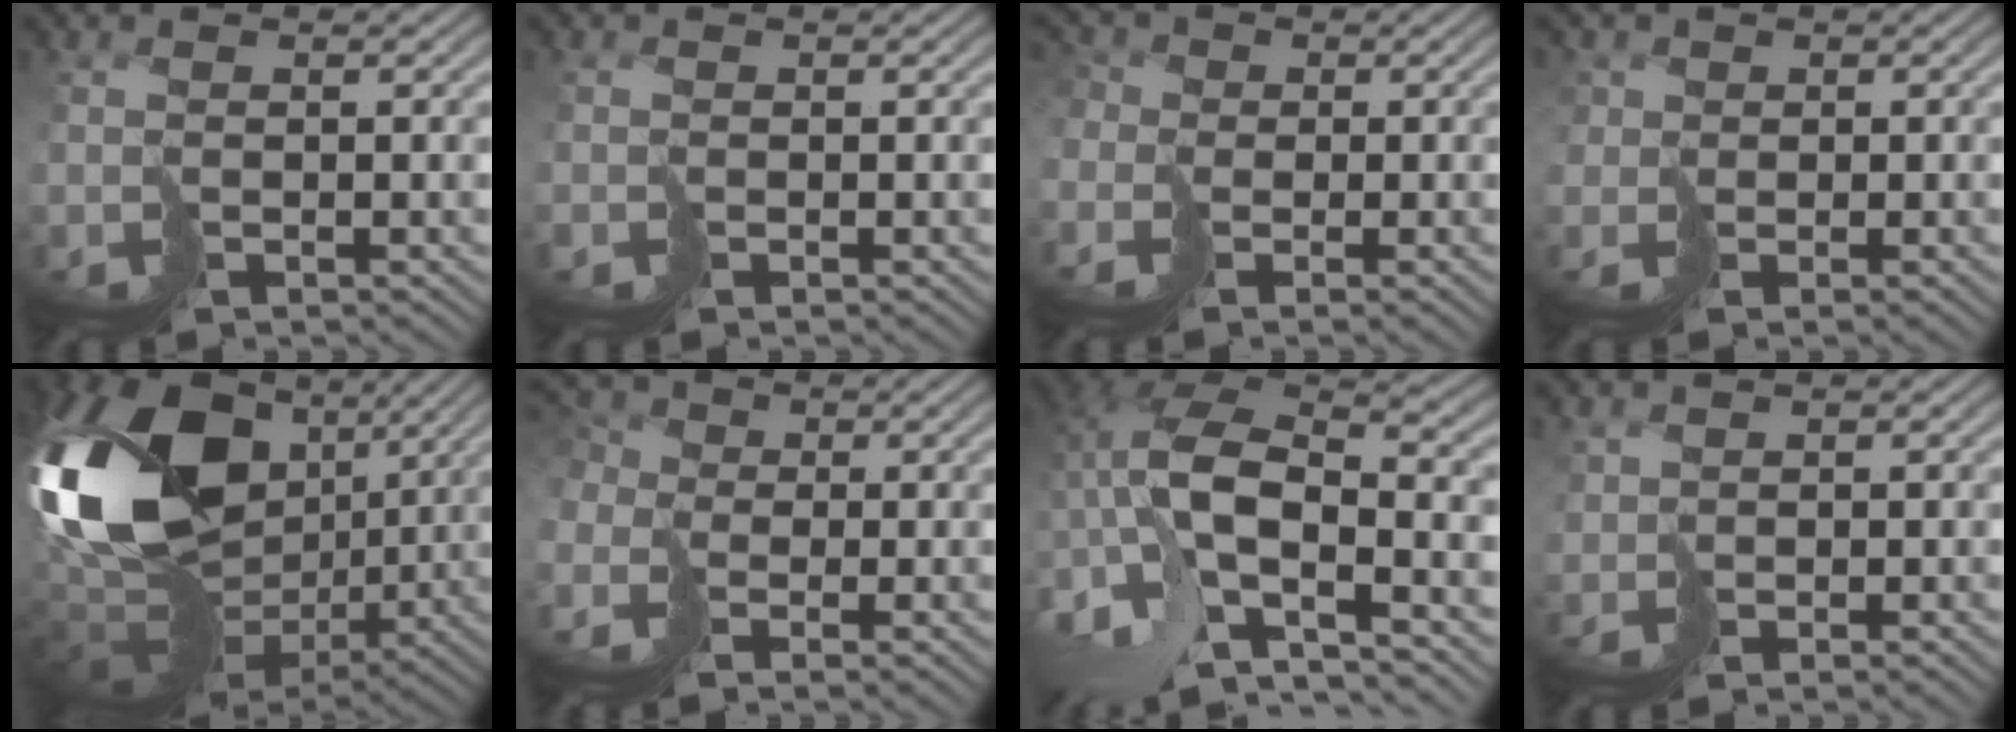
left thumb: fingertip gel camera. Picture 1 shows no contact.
{"total": 0.7, "force": [-0.6, 0.3, -0.2], "torque": [0.009, -0.004, -0.013]}
{"total": 4.3, "force": [-0.5, 3.8, 1.9], "torque": [-0.061, 0.012, -0.028]}
{"total": 2.8, "force": [0.7, 2.7, 0.4], "torque": [-0.025, 0.009, -0.005]}
{"total": 20.2, "force": [2.0, 13.4, 15.0], "torque": [-0.337, -0.013, 0.052]}
{"total": 6.5, "force": [-1.9, 5.1, 3.5], "torque": [-0.107, 0.000, -0.036]}
{"total": 13.2, "force": [-5.0, 6.2, 10.5], "torque": [-0.258, -0.009, -0.081]}
{"total": 1.0, "force": [0.6, 0.7, -0.4], "torque": [0.002, -0.004, 0.007]}